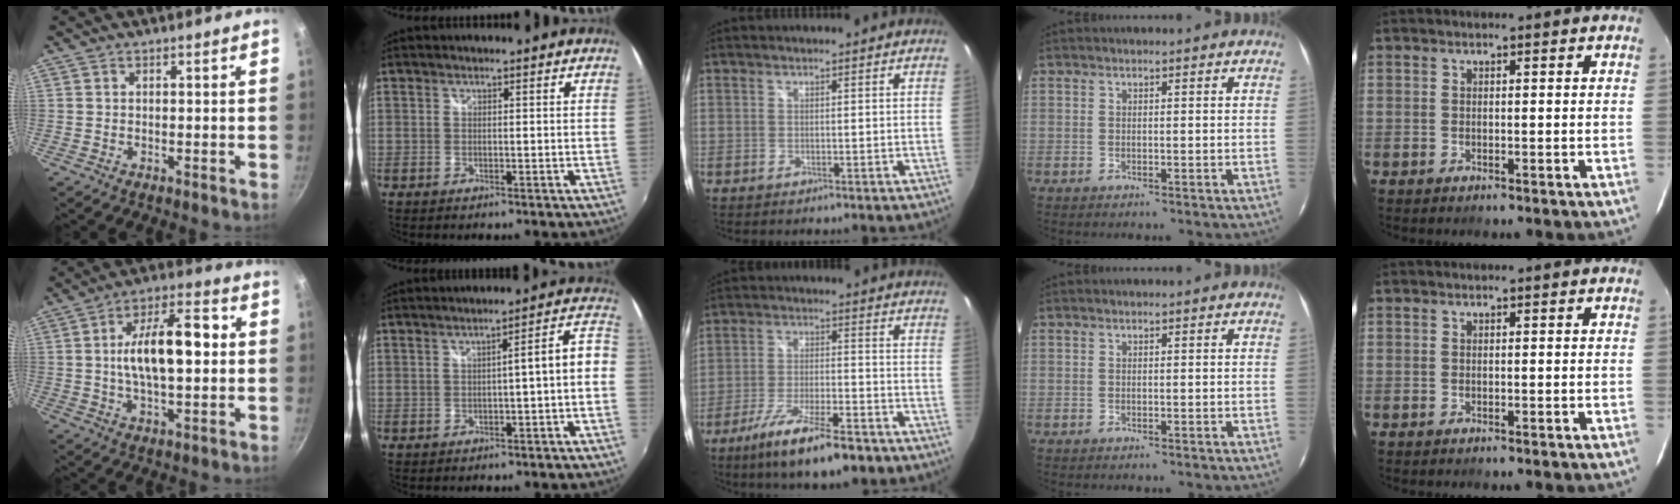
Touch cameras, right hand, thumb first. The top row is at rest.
{"thumb": {"total": 15.2, "force": [1.1, 6.9, 13.5], "torque": [-0.207, 0.024, 0.010]}, "index": {"total": 5.7, "force": [-1.8, 0.6, 5.4], "torque": [-0.073, 0.020, -0.011]}, "middle": {"total": 13.9, "force": [-9.5, 3.3, 9.6], "torque": [-0.189, -0.035, -0.160]}}